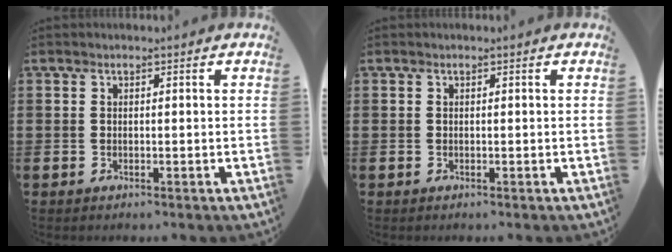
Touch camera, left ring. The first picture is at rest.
{"total": 0.0}